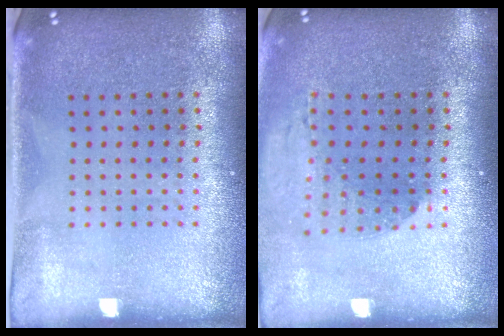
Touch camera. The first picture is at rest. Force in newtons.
{"total": 1.3, "press": 1.3, "slide": 0.4}